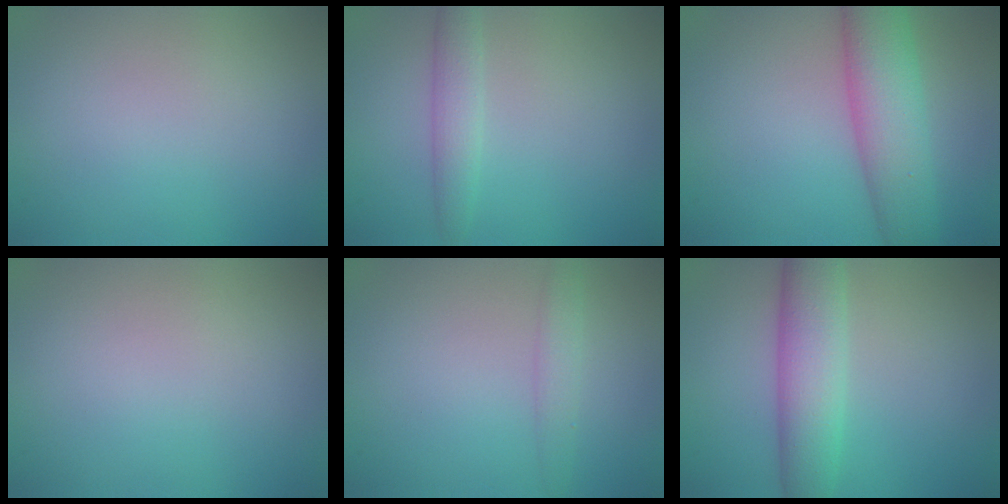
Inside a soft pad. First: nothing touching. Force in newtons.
{"total": 2.2, "press": 2.2, "slide": 0.0}
{"total": 6.6, "press": 6.6, "slide": 0.1}
{"total": 0.0}
{"total": 1.6, "press": 1.6, "slide": 0.0}
{"total": 5.6, "press": 5.6, "slide": 0.1}